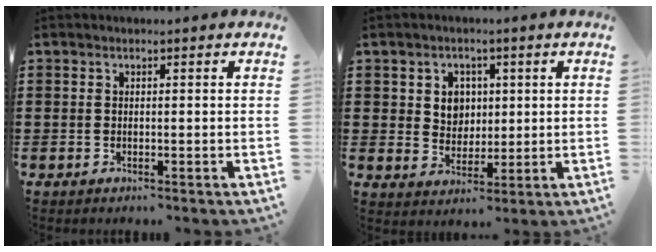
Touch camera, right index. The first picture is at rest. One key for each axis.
{"total": 4.4, "fx": 1.3, "fy": 4.0, "fz": 1.5, "tx": -0.040, "ty": 0.011, "tz": 0.019}